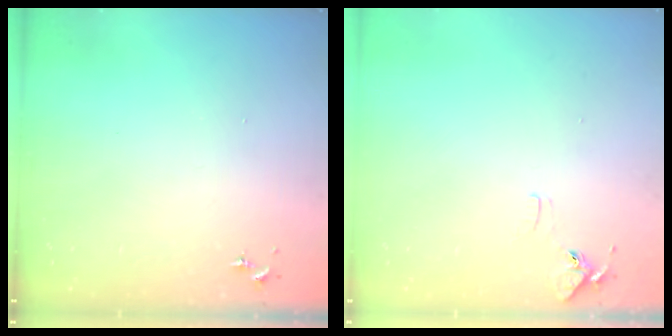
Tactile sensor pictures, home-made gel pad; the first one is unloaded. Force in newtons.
{"total": 6.2, "press": 6.1, "slide": 0.6}